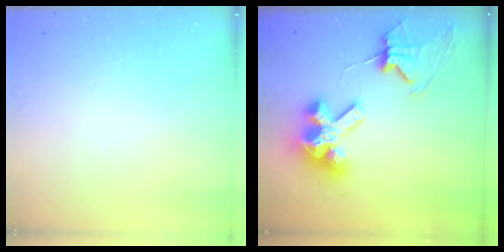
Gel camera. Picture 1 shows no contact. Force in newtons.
{"total": 11.7, "press": 11.6, "slide": 1.3}